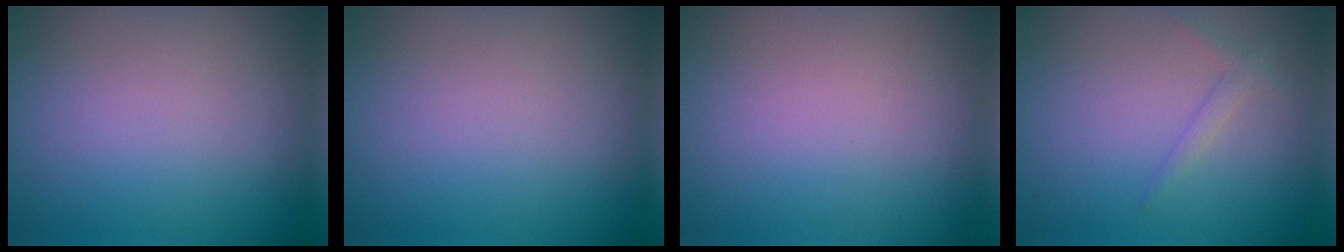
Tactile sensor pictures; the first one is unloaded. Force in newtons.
{"total": 0.0}
{"total": 0.0}
{"total": 1.1, "press": 1.1, "slide": 0.1}